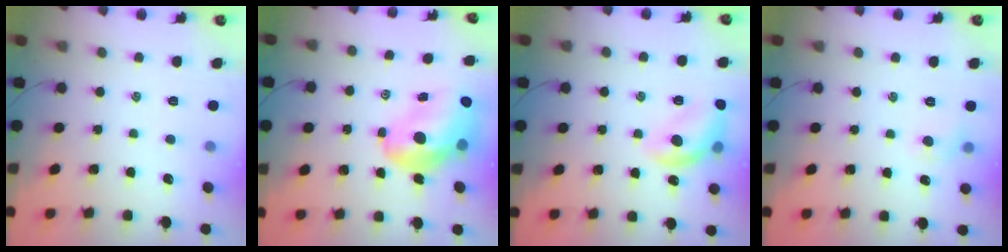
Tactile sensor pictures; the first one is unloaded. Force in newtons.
{"total": 14.5, "press": 13.8, "slide": 4.2}
{"total": 12.9, "press": 12.8, "slide": 1.7}
{"total": 5.0, "press": 4.8, "slide": 1.4}